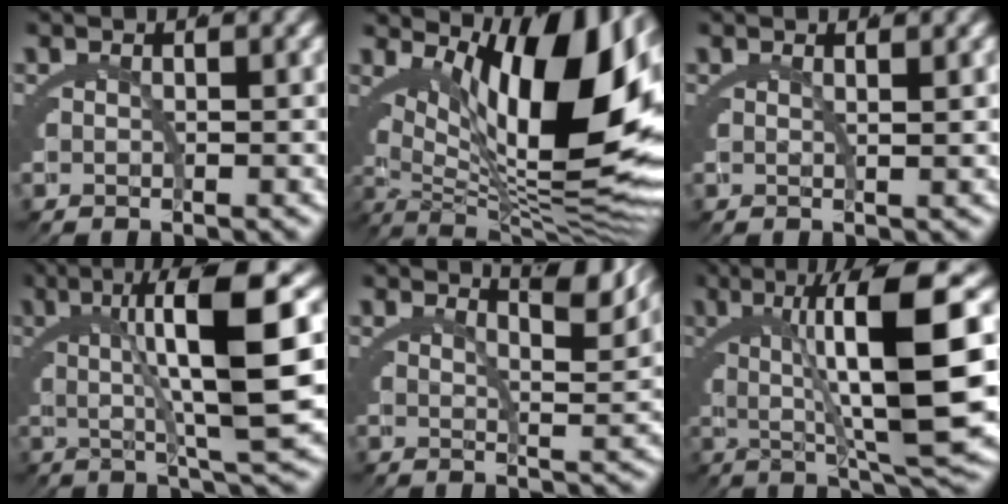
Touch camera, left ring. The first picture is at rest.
{"total": 17.7, "force": [2.6, 8.0, 15.6], "torque": [-0.211, 0.001, 0.049]}
{"total": 1.2, "force": [0.9, -0.6, 0.6], "torque": [-0.005, -0.001, 0.017]}
{"total": 10.6, "force": [2.9, 1.6, 10.1], "torque": [-0.142, 0.017, 0.044]}
{"total": 4.6, "force": [3.7, -0.4, 2.8], "torque": [-0.026, -0.006, 0.061]}
{"total": 13.0, "force": [2.9, 2.3, 12.5], "torque": [-0.166, 0.021, 0.046]}